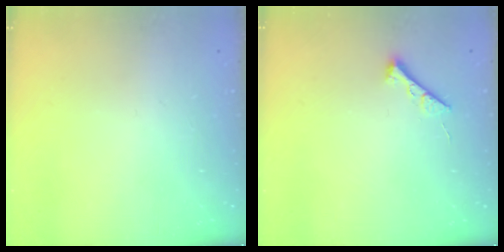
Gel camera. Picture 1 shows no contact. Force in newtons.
{"total": 5.4, "press": 5.4, "slide": 0.8}